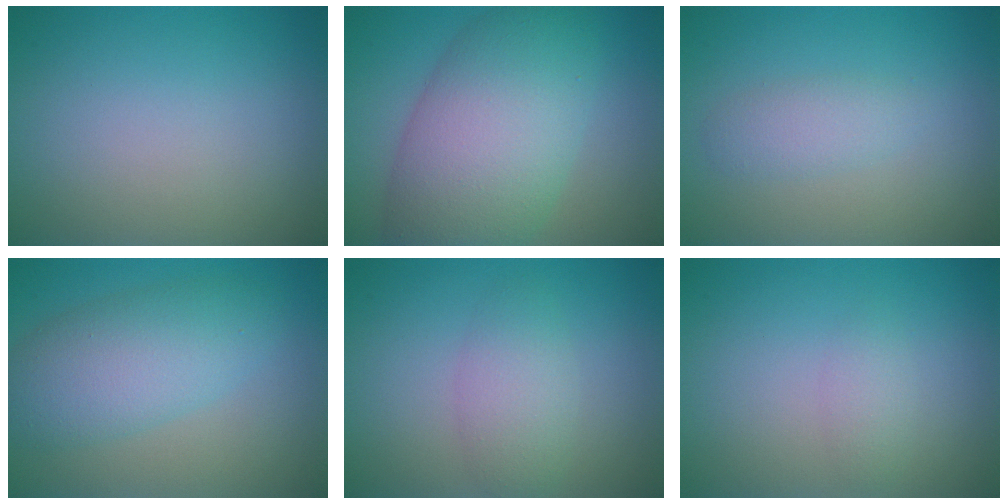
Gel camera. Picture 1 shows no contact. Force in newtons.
{"total": 10.4, "press": 10.3, "slide": 0.3}
{"total": 1.8, "press": 1.8, "slide": 0.0}
{"total": 5.6, "press": 5.6, "slide": 0.2}
{"total": 2.7, "press": 2.7, "slide": 0.1}
{"total": 1.2, "press": 1.2, "slide": 0.0}